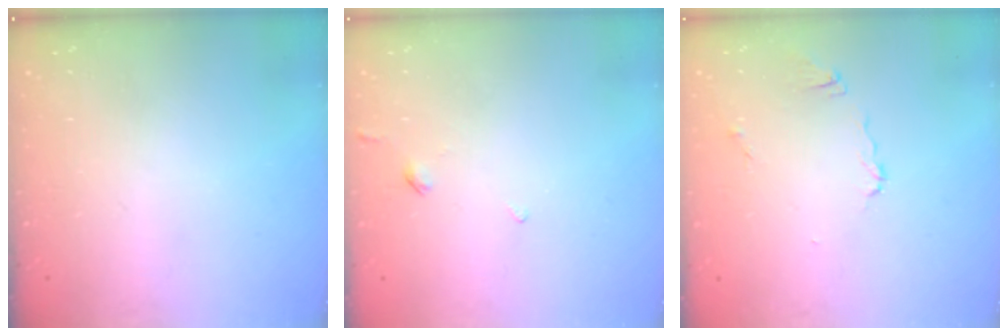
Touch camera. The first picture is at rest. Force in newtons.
{"total": 1.8, "press": 1.7, "slide": 0.5}
{"total": 4.7, "press": 4.7, "slide": 0.4}